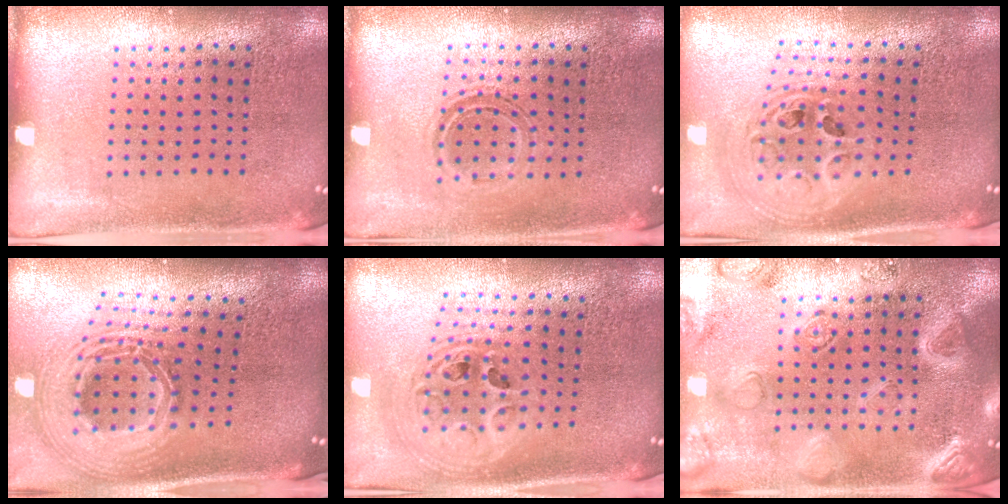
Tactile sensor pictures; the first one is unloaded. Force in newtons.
{"total": 1.2, "press": 0.9, "slide": 0.7}
{"total": 2.4, "press": 1.8, "slide": 1.5}
{"total": 2.9, "press": 2.0, "slide": 2.1}
{"total": 2.4, "press": 1.9, "slide": 1.4}
{"total": 3.0, "press": 2.9, "slide": 0.8}